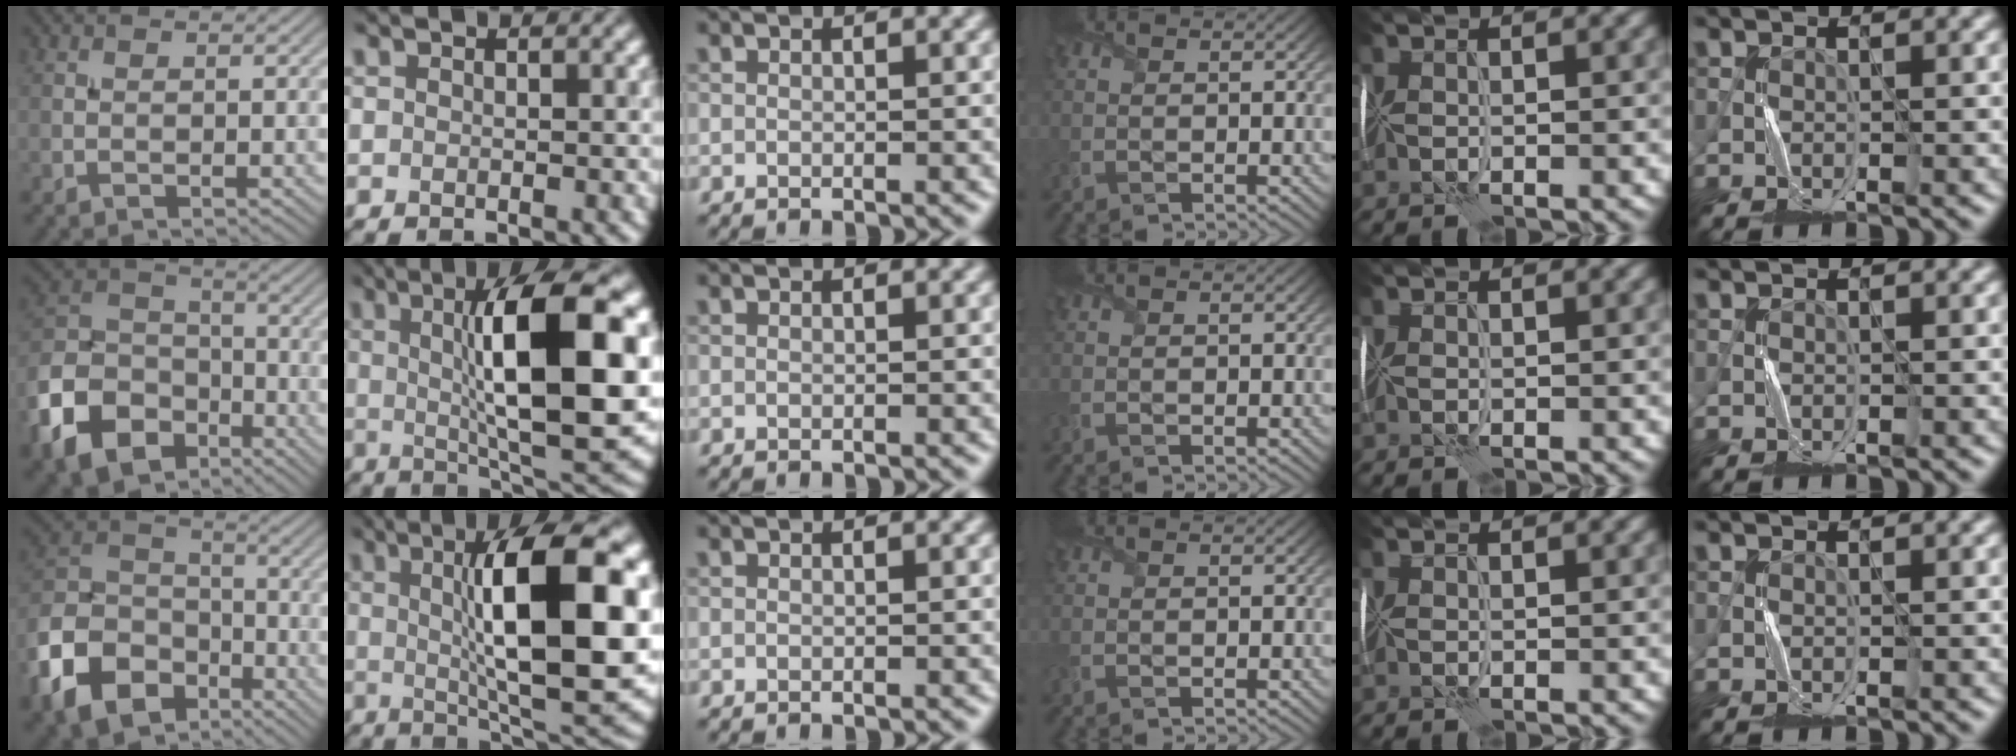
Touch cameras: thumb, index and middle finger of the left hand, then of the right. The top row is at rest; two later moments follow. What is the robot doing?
{"motion": "fold", "object": "handkerchief"}